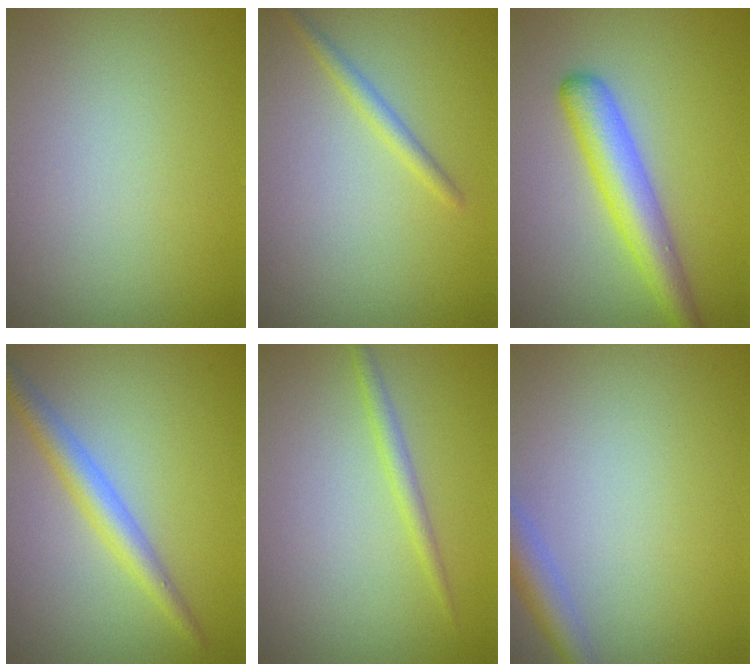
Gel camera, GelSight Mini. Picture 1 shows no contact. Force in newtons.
{"total": 1.4, "press": 1.4, "slide": 0.0}
{"total": 4.4, "press": 4.4, "slide": 0.1}
{"total": 2.9, "press": 2.9, "slide": 0.1}
{"total": 1.3, "press": 1.3, "slide": 0.1}
{"total": 2.9, "press": 2.9, "slide": 0.1}